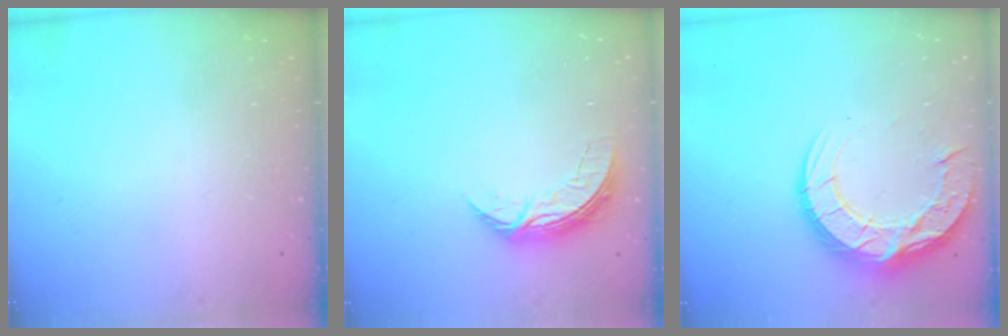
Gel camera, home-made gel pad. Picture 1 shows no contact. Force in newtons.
{"total": 7.2, "press": 7.1, "slide": 0.5}
{"total": 17.9, "press": 17.8, "slide": 1.3}